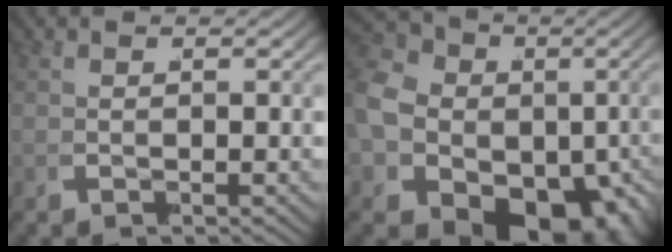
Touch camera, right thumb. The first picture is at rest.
{"total": 18.1, "force": [-3.1, 14.1, 11.0], "torque": [-0.223, -0.070, -0.033]}